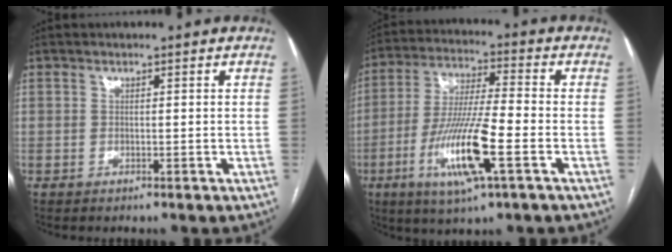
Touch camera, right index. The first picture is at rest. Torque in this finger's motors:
{"motor_torque": [1.66, -0.48, 0.51, 0.21]}